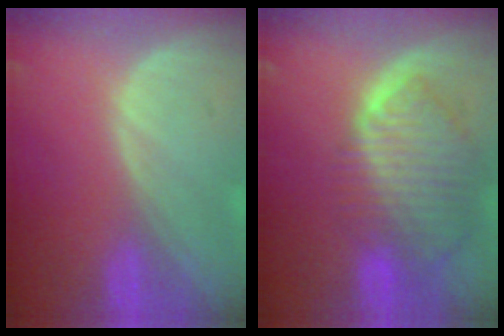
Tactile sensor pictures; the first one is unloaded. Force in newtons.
{"total": 9.9, "press": 8.4, "slide": 5.2}